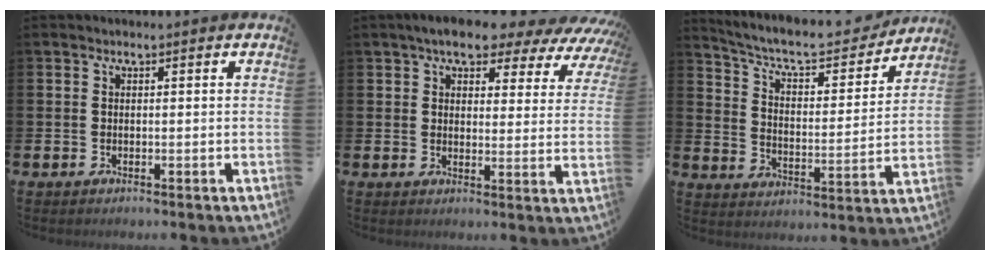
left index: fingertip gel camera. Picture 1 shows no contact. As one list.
[{"total": 7.3, "force": [6.3, 2.3, 3.1], "torque": [-0.065, -0.036, 0.104]}, {"total": 8.4, "force": [7.6, 1.9, 2.9], "torque": [-0.087, -0.054, 0.128]}]